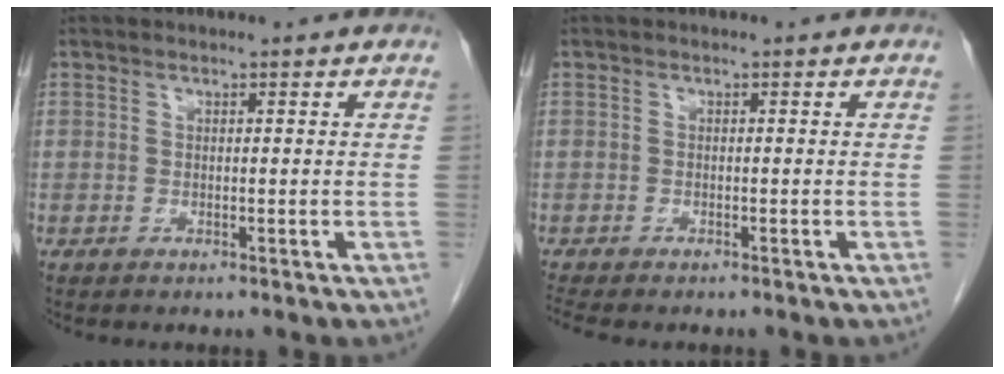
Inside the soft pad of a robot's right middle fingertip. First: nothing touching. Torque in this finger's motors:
{"motor_torque": [0.34, -0.26, 0.02, 0.02]}